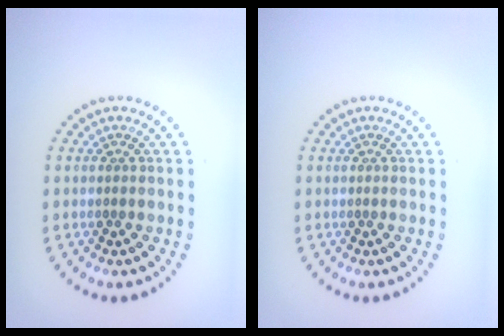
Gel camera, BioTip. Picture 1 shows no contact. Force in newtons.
{"total": 0.0}